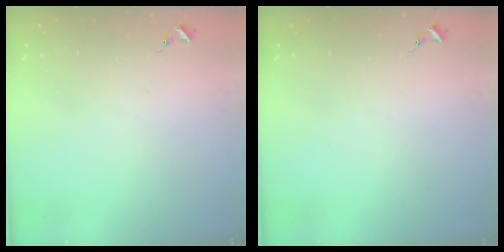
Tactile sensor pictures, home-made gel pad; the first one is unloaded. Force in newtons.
{"total": 0.0}